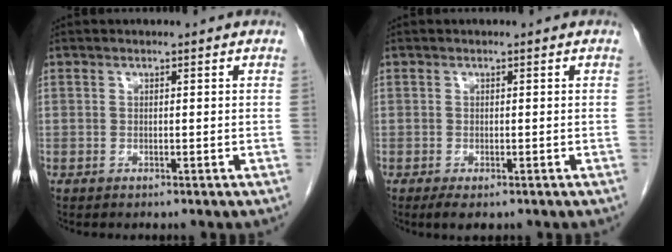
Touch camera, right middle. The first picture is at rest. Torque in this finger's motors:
{"motor_torque": [0.48, -0.18, 0.03, 0.00]}